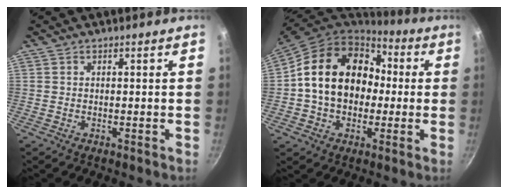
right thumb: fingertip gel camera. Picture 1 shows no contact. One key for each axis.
{"total": 19.7, "fx": 1.5, "fy": 15.3, "fz": 12.3, "tx": -0.191, "ty": 0.045, "tz": 0.023}